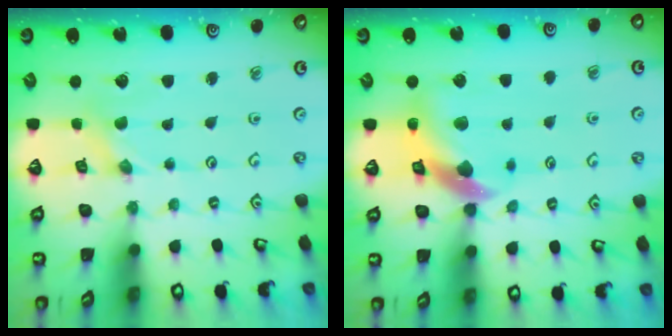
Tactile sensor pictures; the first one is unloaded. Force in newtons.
{"total": 11.5, "press": 11.3, "slide": 1.6}